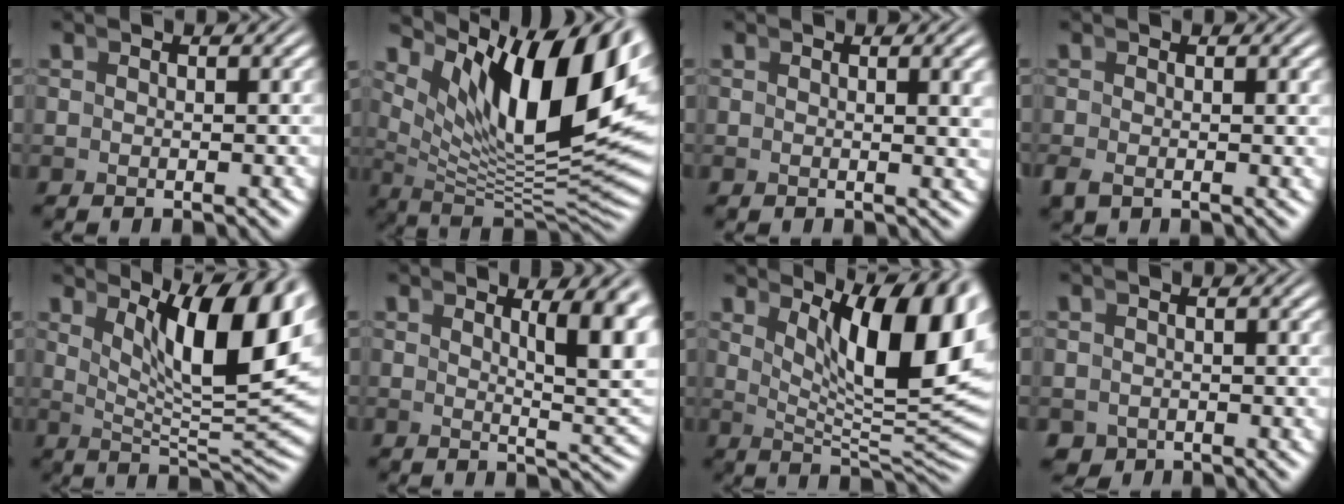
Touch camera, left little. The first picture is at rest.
{"total": 16.7, "force": [5.3, 8.0, 13.7], "torque": [-0.181, 0.023, 0.082]}
{"total": 1.5, "force": [0.6, -0.3, 1.3], "torque": [-0.013, 0.000, 0.009]}
{"total": 1.1, "force": [-0.6, 0.4, 0.8], "torque": [-0.018, -0.014, -0.002]}
{"total": 10.6, "force": [3.9, 3.2, 9.3], "torque": [-0.122, 0.003, 0.062]}
{"total": 4.9, "force": [1.5, 0.6, 4.7], "torque": [-0.044, -0.006, 0.026]}
{"total": 11.6, "force": [3.8, 4.0, 10.2], "torque": [-0.126, 0.003, 0.061]}
{"total": 3.2, "force": [-2.0, 2.3, 0.7], "torque": [-0.018, -0.026, -0.024]}